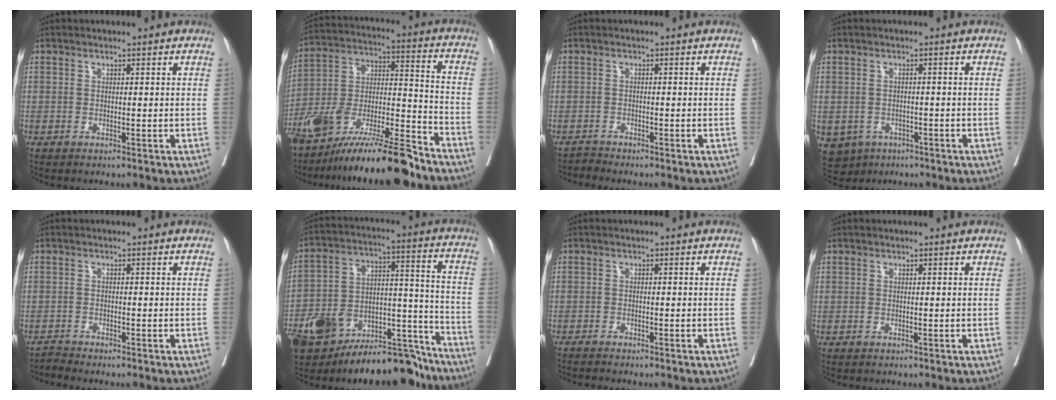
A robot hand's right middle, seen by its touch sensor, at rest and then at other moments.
{"total": 21.1, "force": [-16.8, 1.8, 12.6], "torque": [-0.235, -0.016, -0.302]}
{"total": 1.2, "force": [-1.1, -0.2, -0.5], "torque": [0.012, -0.009, -0.022]}
{"total": 6.2, "force": [-3.3, 5.0, 1.3], "torque": [-0.026, 0.002, -0.044]}
{"total": 1.4, "force": [-1.2, -0.4, -0.5], "torque": [0.010, -0.010, -0.026]}
{"total": 21.8, "force": [-17.2, 7.6, 11.0], "torque": [-0.173, 0.038, -0.283]}
{"total": 1.7, "force": [-1.7, -0.2, 0.4], "torque": [-0.010, -0.004, -0.028]}
{"total": 0.0}